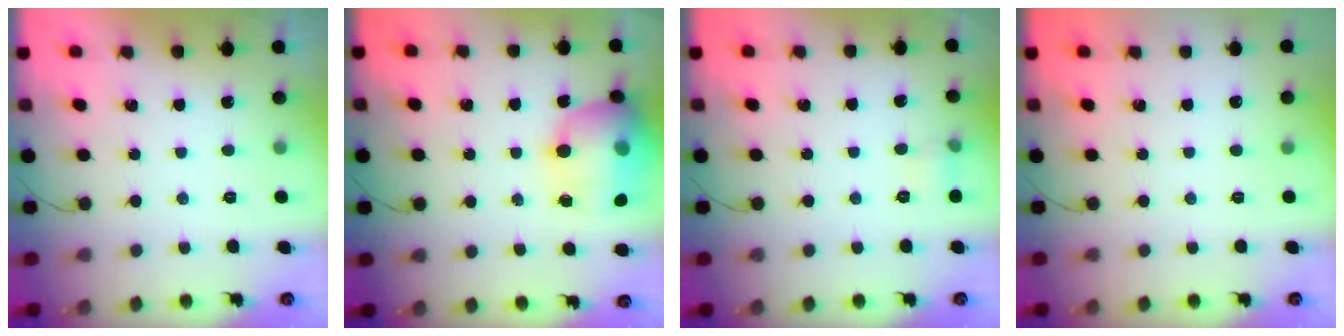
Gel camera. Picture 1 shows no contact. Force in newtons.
{"total": 18.4, "press": 18.1, "slide": 3.4}
{"total": 4.7, "press": 4.4, "slide": 1.7}
{"total": 0.0}